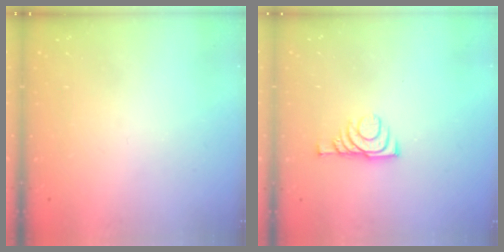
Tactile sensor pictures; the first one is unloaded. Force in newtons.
{"total": 7.2, "press": 7.1, "slide": 1.1}